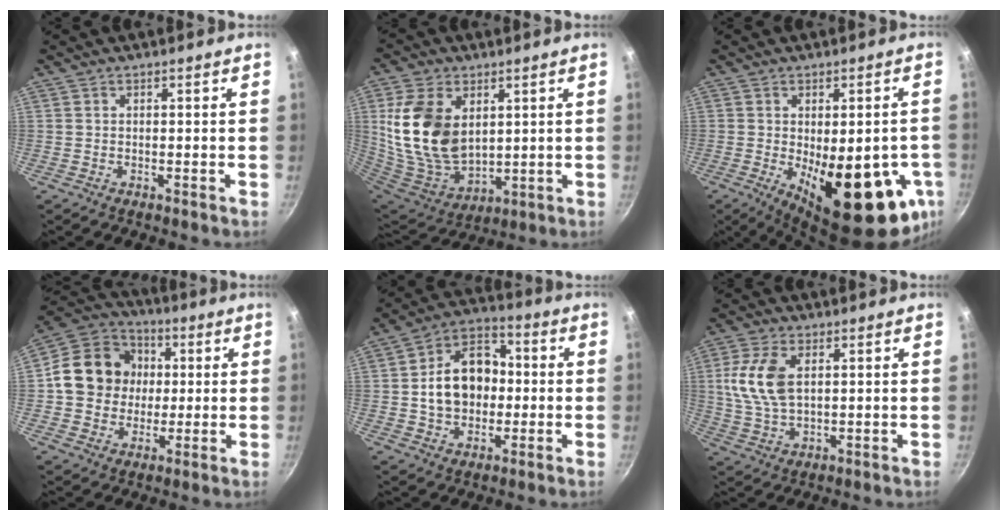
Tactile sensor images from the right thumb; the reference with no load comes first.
{"total": 18.9, "force": [4.3, 12.2, 13.8], "torque": [-0.253, -0.034, 0.098]}
{"total": 21.4, "force": [-5.5, 8.8, 18.7], "torque": [-0.216, -0.019, -0.053]}
{"total": 15.3, "force": [1.2, 13.5, 7.0], "torque": [-0.092, 0.021, 0.009]}
{"total": 14.3, "force": [0.0, 10.7, 9.5], "torque": [-0.125, 0.031, -0.011]}
{"total": 10.4, "force": [2.2, 5.9, 8.2], "torque": [-0.165, -0.004, 0.044]}